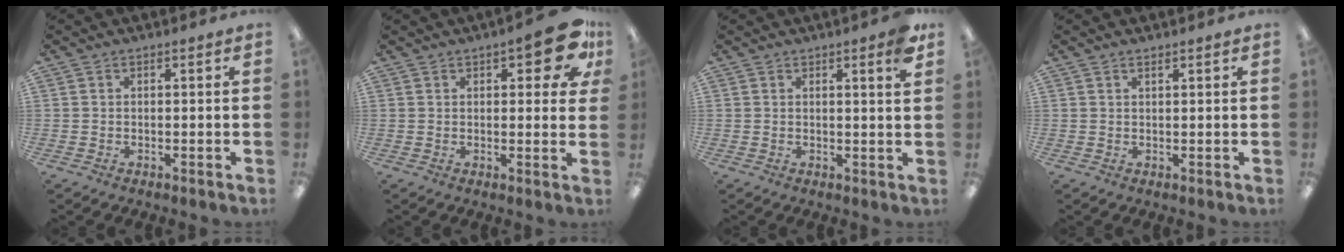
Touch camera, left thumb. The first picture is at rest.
{"total": 9.6, "force": [4.7, 3.2, 7.8], "torque": [-0.096, -0.015, 0.073]}
{"total": 3.4, "force": [2.1, 0.1, 2.7], "torque": [-0.042, -0.006, 0.031]}
{"total": 1.3, "force": [1.0, 0.2, 0.7], "torque": [-0.016, 0.000, 0.018]}